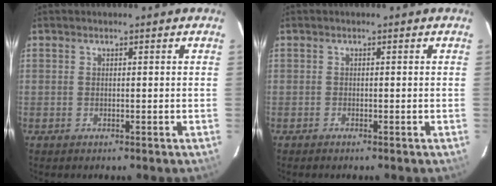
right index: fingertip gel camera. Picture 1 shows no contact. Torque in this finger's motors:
{"motor_torque": [-0.02, -0.07, 0.08, 0.01]}